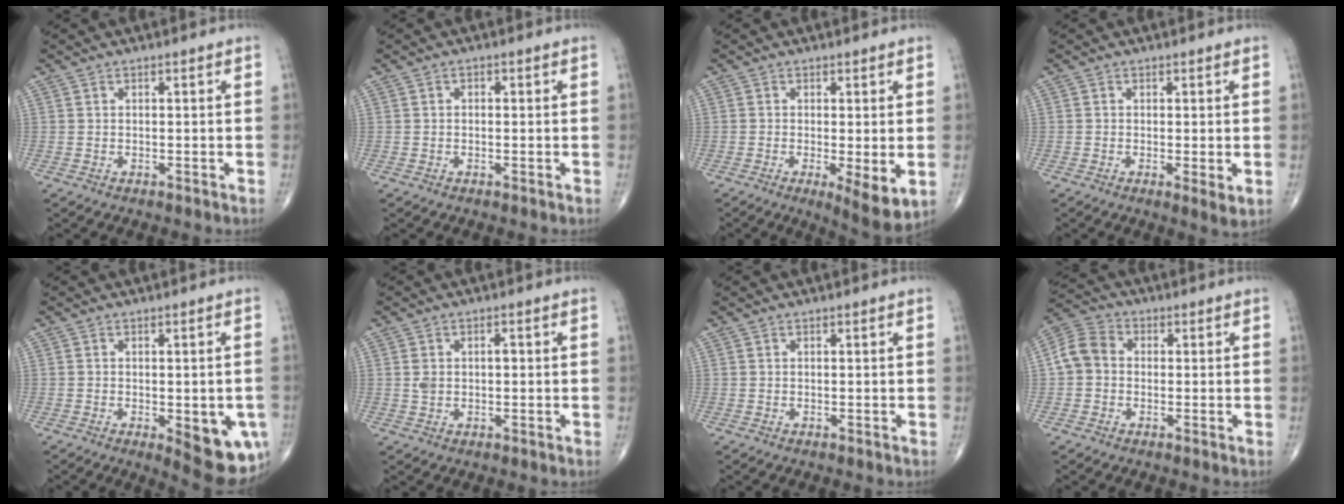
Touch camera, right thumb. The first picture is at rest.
{"total": 0.8, "force": [0.1, 0.6, 0.6], "torque": [-0.001, 0.003, -0.002]}
{"total": 6.8, "force": [-1.4, 1.9, 6.4], "torque": [-0.099, -0.022, -0.021]}
{"total": 2.7, "force": [-0.3, 0.7, 2.6], "torque": [-0.046, -0.012, -0.010]}
{"total": 11.0, "force": [-3.2, 4.3, 9.6], "torque": [-0.099, -0.008, -0.029]}
{"total": 3.0, "force": [0.3, 2.0, 2.2], "torque": [-0.036, 0.010, 0.008]}
{"total": 0.0}
{"total": 6.7, "force": [-0.2, 5.6, 3.7], "torque": [-0.063, 0.023, -0.018]}